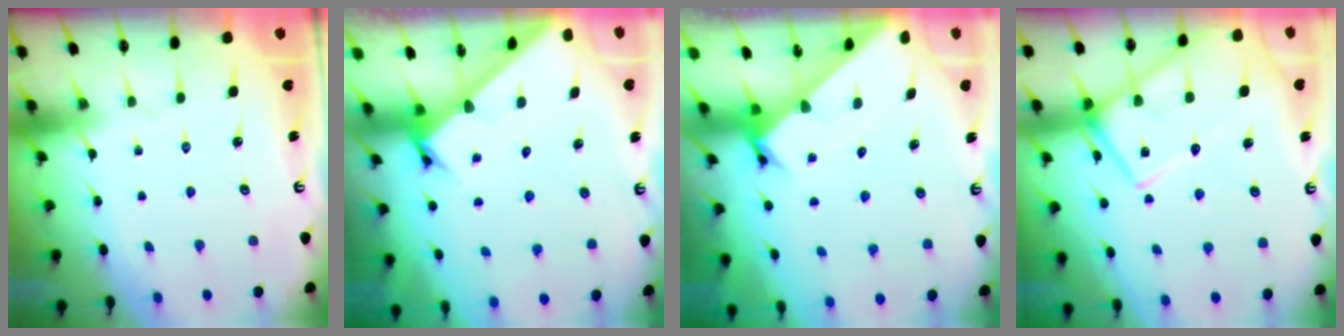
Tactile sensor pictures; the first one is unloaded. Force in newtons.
{"total": 2.6, "press": 2.6, "slide": 0.2}
{"total": 2.3, "press": 2.3, "slide": 0.0}
{"total": 13.4, "press": 13.3, "slide": 1.2}